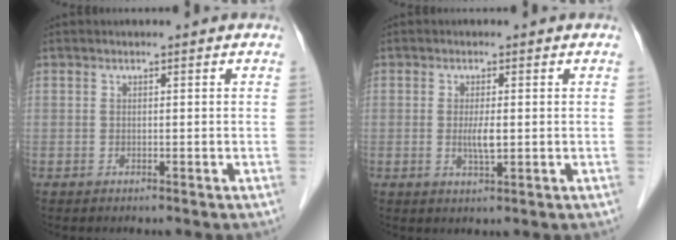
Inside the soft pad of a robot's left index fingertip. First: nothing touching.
{"total": 2.6, "force": [0.0, 0.5, 2.6], "torque": [-0.053, -0.004, 0.001]}